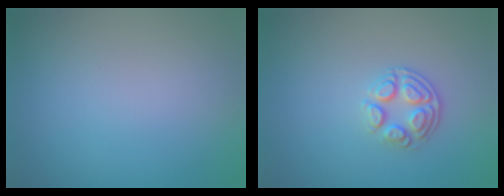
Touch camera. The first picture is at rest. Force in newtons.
{"total": 2.8, "press": 2.6, "slide": 1.2}